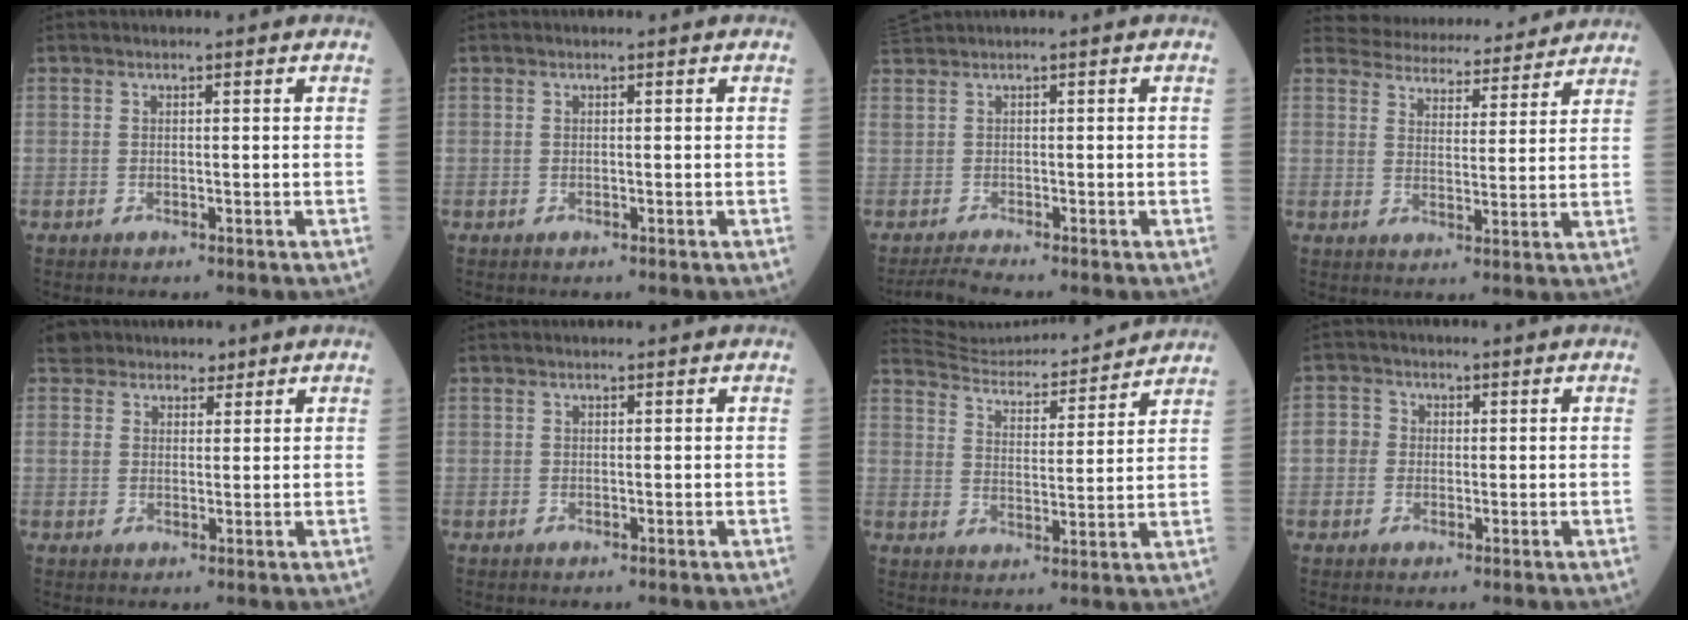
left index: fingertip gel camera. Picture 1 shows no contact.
{"total": 0.0}
{"total": 0.8, "force": [-0.4, 0.2, 0.7], "torque": [-0.036, 0.007, -0.007]}
{"total": 15.3, "force": [14.7, 3.2, 2.8], "torque": [-0.033, 0.016, 0.191]}
{"total": 4.1, "force": [3.0, 2.7, -0.4], "torque": [0.025, 0.007, 0.042]}
{"total": 0.5, "force": [0.5, 0.0, 0.1], "torque": [-0.004, 0.011, 0.010]}
{"total": 14.9, "force": [14.6, 0.7, 3.0], "torque": [-0.053, -0.003, 0.210]}
{"total": 2.9, "force": [-0.2, 2.8, 0.6], "torque": [-0.008, 0.009, -0.007]}